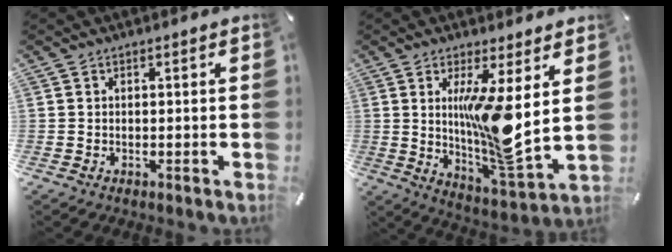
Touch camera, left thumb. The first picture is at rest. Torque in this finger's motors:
{"motor_torque": [2.54, 2.47, 2.30, -0.47, 0.46]}